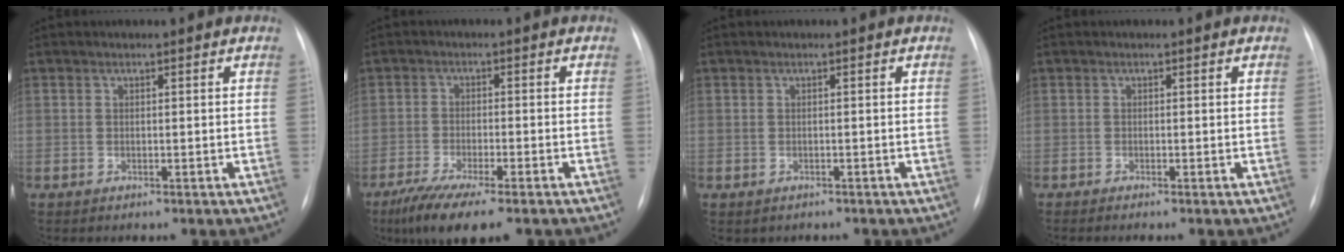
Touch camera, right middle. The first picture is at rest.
{"total": 9.1, "force": [-6.5, 1.1, 6.2], "torque": [-0.108, -0.024, -0.103]}
{"total": 1.1, "force": [-0.8, 0.7, 0.1], "torque": [-0.012, -0.002, -0.007]}
{"total": 0.7, "force": [-0.6, -0.2, 0.4], "torque": [-0.012, -0.003, -0.009]}